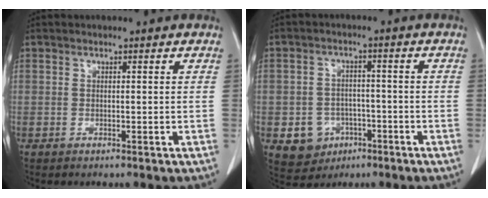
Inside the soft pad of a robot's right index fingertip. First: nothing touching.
{"total": 6.6, "force": [-2.6, 5.8, 1.8], "torque": [-0.036, 0.005, -0.028]}